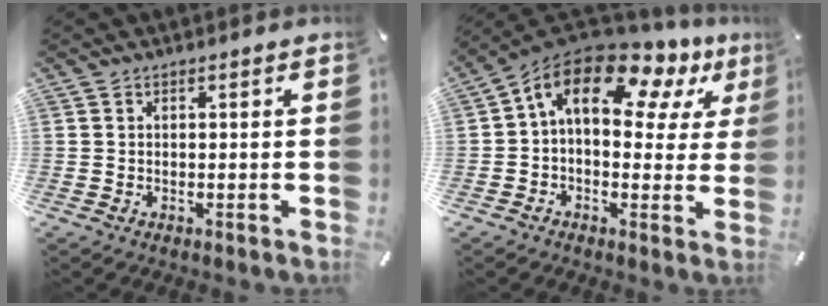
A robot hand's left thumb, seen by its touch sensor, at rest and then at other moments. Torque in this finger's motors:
{"motor_torque": [-0.02, 1.98, 1.52, -1.25, 0.21]}